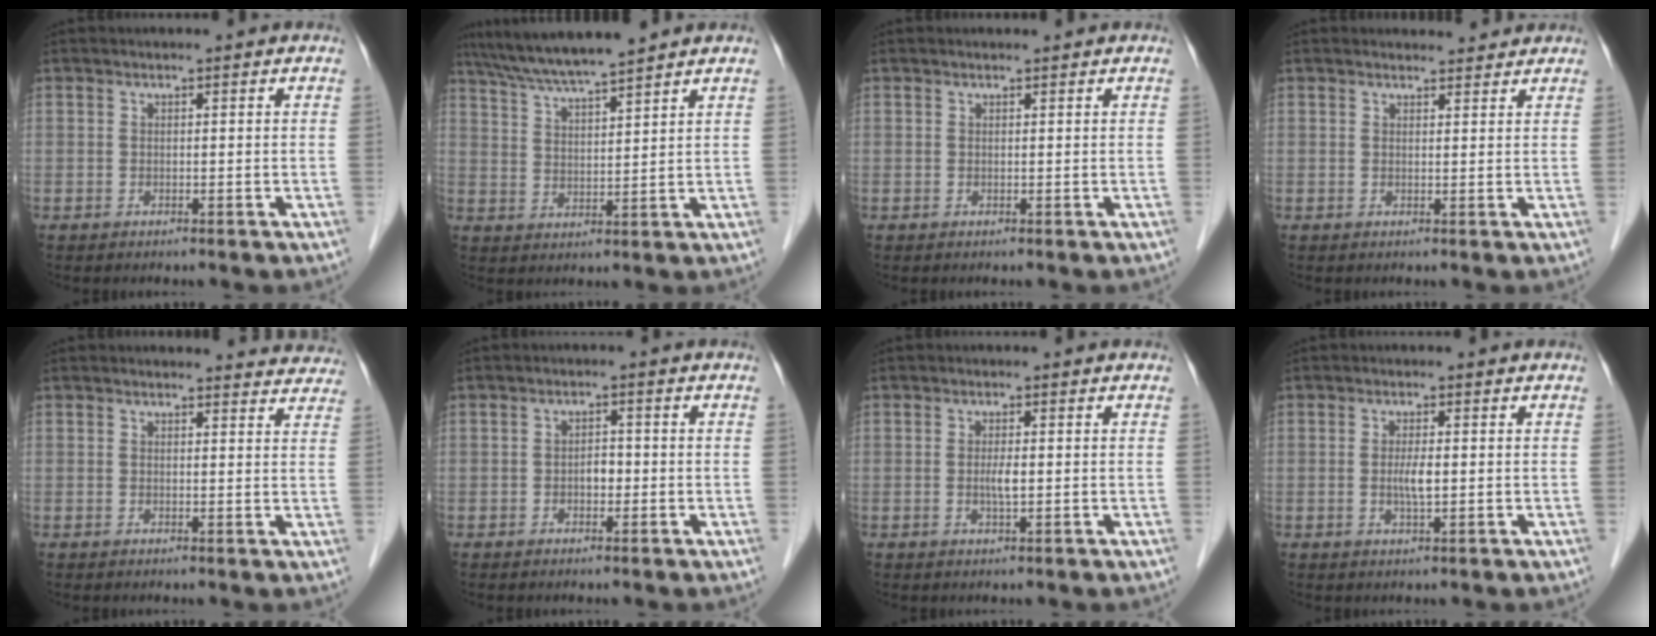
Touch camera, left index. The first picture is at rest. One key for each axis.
{"total": 9.8, "fx": 8.6, "fy": -0.3, "fz": 4.6, "tx": -0.083, "ty": 0.019, "tz": 0.153}
{"total": 0.6, "fx": 0.6, "fy": 0.1, "fz": 0.1, "tx": -0.009, "ty": 0.001, "tz": 0.010}
{"total": 2.9, "fx": 2.8, "fy": 0.8, "fz": 0.2, "tx": -0.005, "ty": 0.005, "tz": 0.034}
{"total": 10.3, "fx": 9.9, "fy": 2.4, "fz": 1.0, "tx": 0.025, "ty": -0.012, "tz": 0.080}
{"total": 2.0, "fx": -0.7, "fy": 1.2, "fz": 1.4, "tx": -0.019, "ty": 0.003, "tz": -0.012}
{"total": 1.8, "fx": -0.3, "fy": 0.3, "fz": 1.8, "tx": -0.038, "ty": -0.004, "tz": -0.004}
{"total": 2.5, "fx": -0.3, "fy": 0.5, "fz": 2.5, "tx": -0.051, "ty": -0.005, "tz": -0.004}